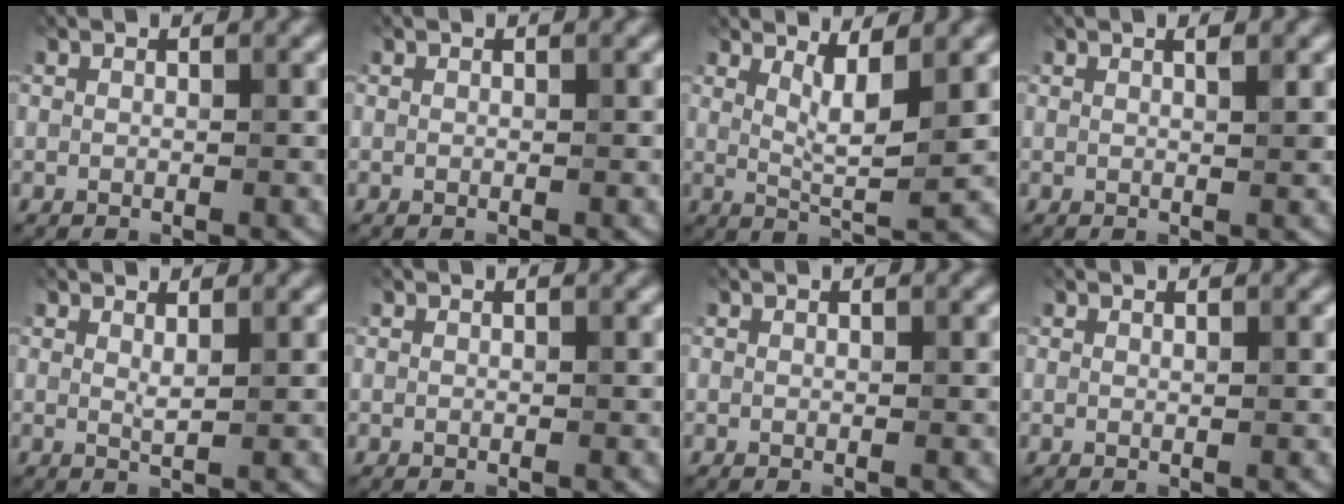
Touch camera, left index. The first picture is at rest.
{"total": 0.0}
{"total": 3.2, "force": [1.4, 0.6, 2.8], "torque": [-0.050, -0.011, 0.028]}
{"total": 1.1, "force": [0.5, 0.2, 1.0], "torque": [-0.010, 0.002, 0.006]}
{"total": 0.9, "force": [0.6, 0.1, 0.7], "torque": [-0.012, -0.003, 0.011]}
{"total": 0.0}
{"total": 0.0}
{"total": 0.0}